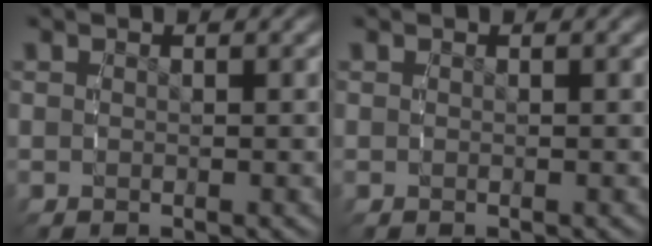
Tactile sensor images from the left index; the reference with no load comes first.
{"total": 0.0}